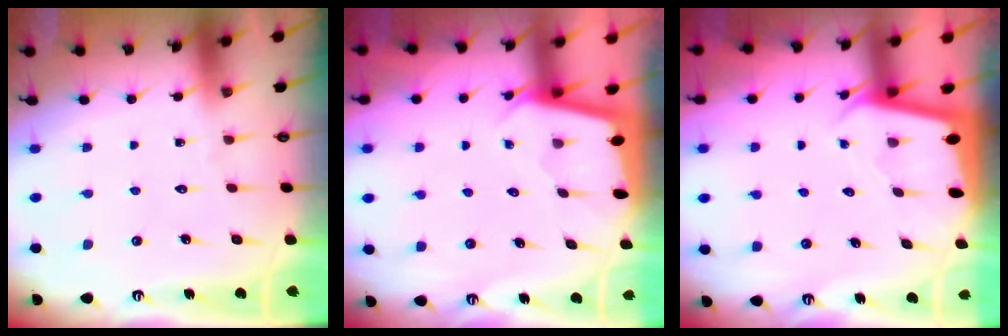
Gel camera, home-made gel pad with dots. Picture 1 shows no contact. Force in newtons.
{"total": 1.9, "press": 1.9, "slide": 0.1}
{"total": 1.7, "press": 1.7, "slide": 0.1}